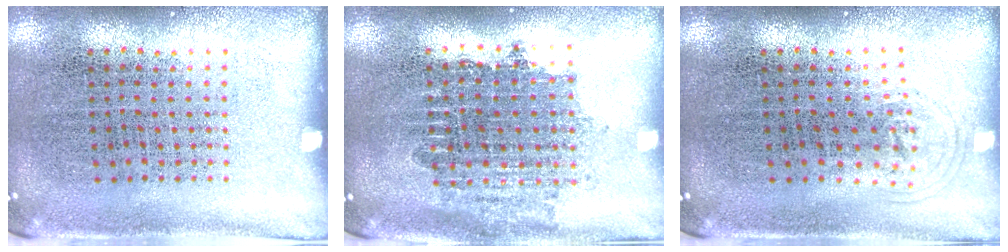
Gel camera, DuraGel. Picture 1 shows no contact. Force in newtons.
{"total": 1.8, "press": 1.4, "slide": 1.1}
{"total": 0.8, "press": 0.6, "slide": 0.5}